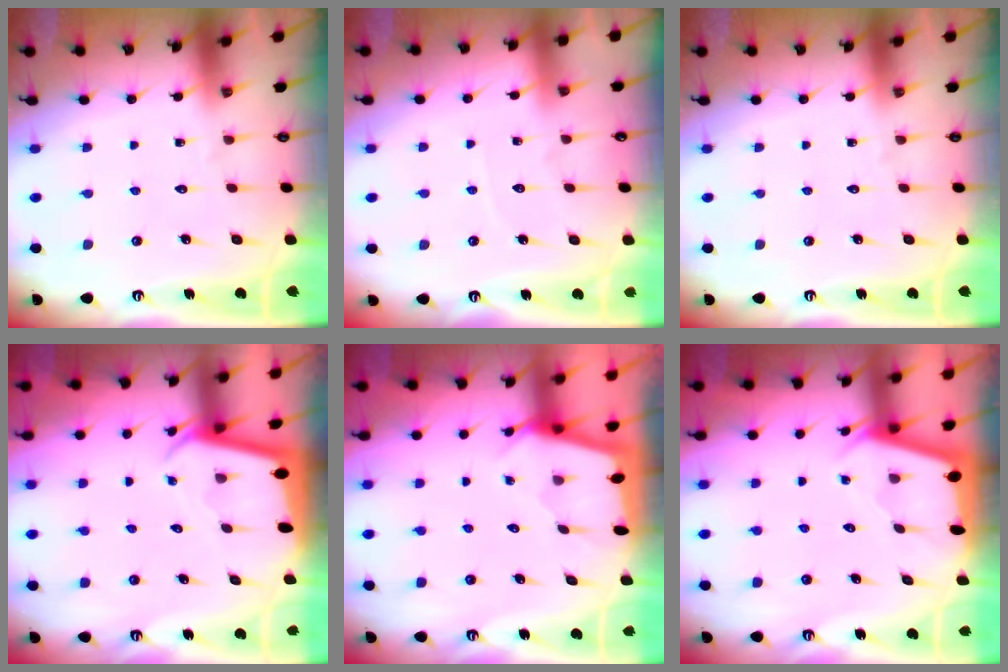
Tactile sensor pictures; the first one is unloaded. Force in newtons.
{"total": 2.7, "press": 2.6, "slide": 0.4}
{"total": 0.0}
{"total": 2.0, "press": 2.0, "slide": 0.1}
{"total": 2.2, "press": 2.2, "slide": 0.3}
{"total": 2.2, "press": 2.2, "slide": 0.1}